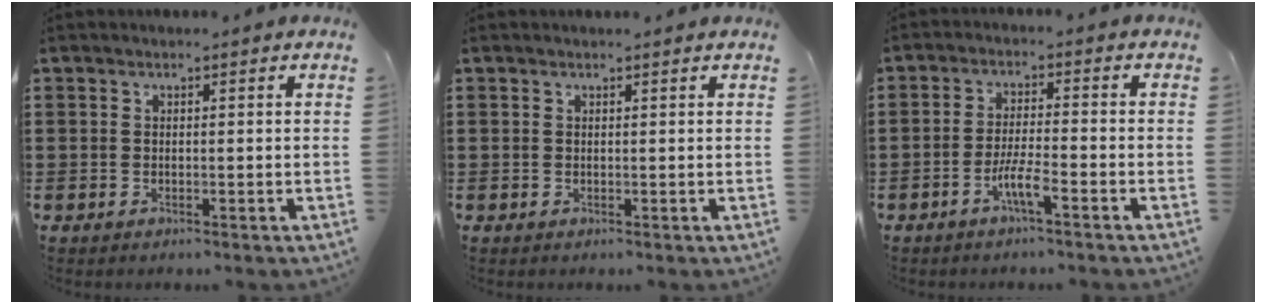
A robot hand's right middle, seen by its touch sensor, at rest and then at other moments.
{"total": 0.0}
{"total": 4.6, "force": [-2.9, 0.5, 3.5], "torque": [-0.073, -0.002, -0.057]}